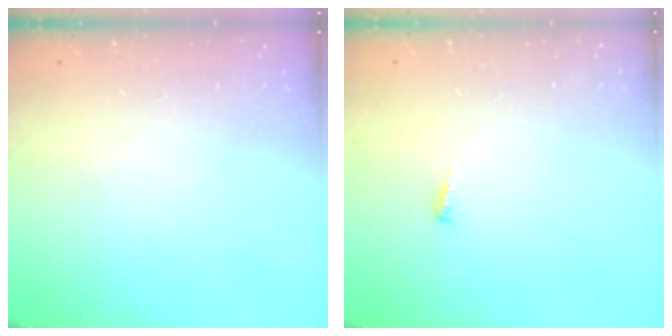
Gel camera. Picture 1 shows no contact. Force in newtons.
{"total": 4.6, "press": 4.5, "slide": 0.9}